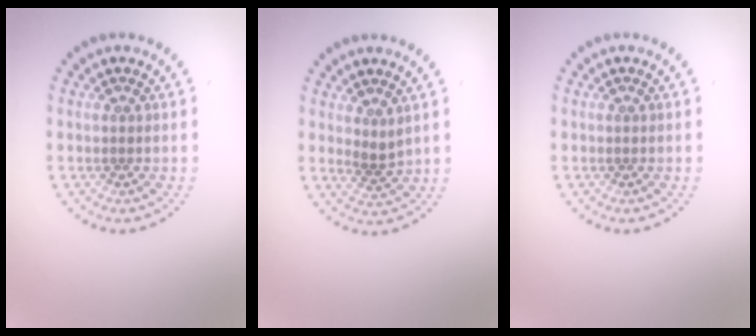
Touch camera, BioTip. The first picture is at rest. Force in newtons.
{"total": 1.4, "press": 1.1, "slide": 0.9}
{"total": 0.0}